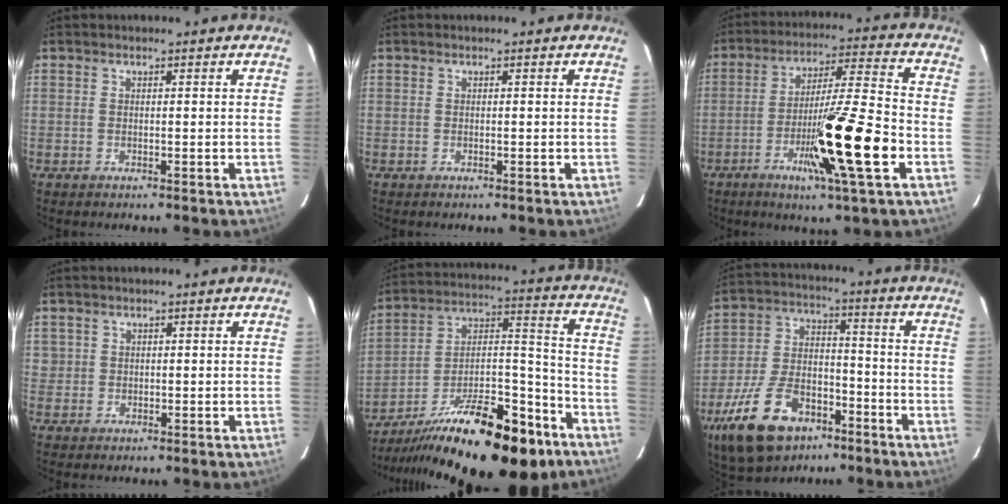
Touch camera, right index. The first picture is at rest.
{"total": 0.0}
{"total": 16.0, "force": [-5.6, -0.5, 15.0], "torque": [-0.256, -0.016, -0.097]}
{"total": 1.6, "force": [0.7, 1.4, 0.0], "torque": [0.015, 0.001, 0.006]}
{"total": 25.6, "force": [-17.9, 6.5, 17.1], "torque": [-0.235, 0.010, -0.285]}
{"total": 14.7, "force": [-8.7, 8.1, 8.7], "torque": [-0.187, 0.005, -0.153]}